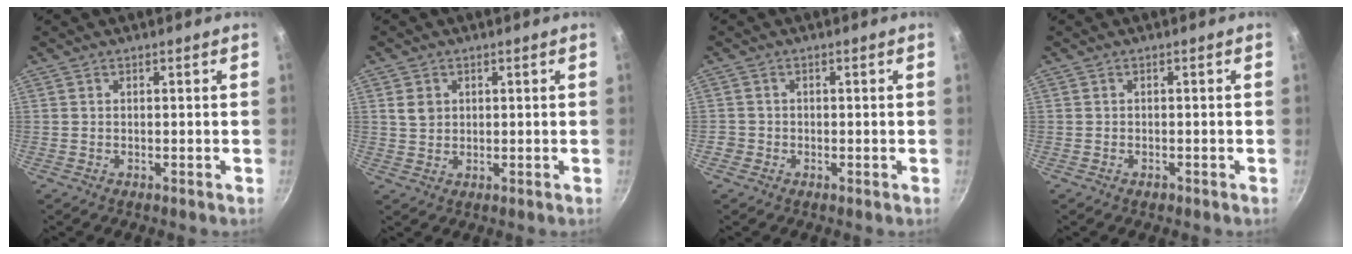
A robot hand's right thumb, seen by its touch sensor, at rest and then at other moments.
{"total": 3.1, "force": [1.0, 2.5, 1.5], "torque": [-0.017, -0.004, 0.022]}
{"total": 1.4, "force": [-0.6, 1.3, -0.1], "torque": [0.015, 0.007, -0.018]}
{"total": 0.6, "force": [-0.5, 0.4, 0.2], "torque": [-0.002, 0.002, -0.009]}